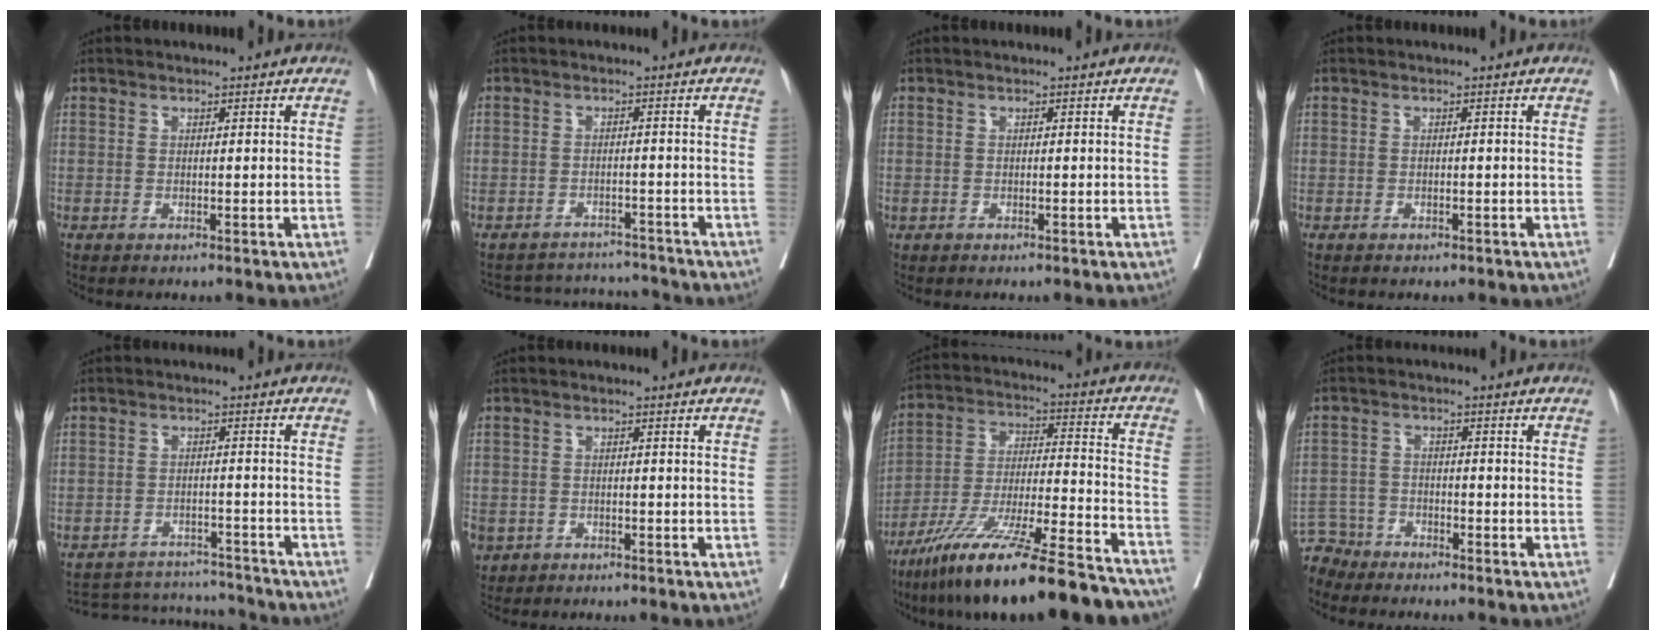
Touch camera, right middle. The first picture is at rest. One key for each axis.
{"total": 7.9, "fx": -7.6, "fy": 1.8, "fz": -0.6, "tx": 0.013, "ty": 0.021, "tz": -0.103}
{"total": 0.0}
{"total": 1.4, "fx": -1.0, "fy": 0.8, "fz": 0.4, "tx": -0.008, "ty": 0.000, "tz": -0.010}
{"total": 11.1, "fx": -10.8, "fy": 2.4, "fz": 0.7, "tx": -0.011, "ty": 0.014, "tz": -0.150}
{"total": 5.8, "fx": -3.0, "fy": 4.6, "fz": 1.8, "tx": -0.059, "ty": -0.003, "tz": -0.043}
{"total": 24.8, "fx": -19.2, "fy": 2.0, "fz": 15.7, "tx": -0.229, "ty": -0.023, "tz": -0.320}
{"total": 4.7, "fx": -4.3, "fy": 1.6, "fz": -1.1, "tx": 0.020, "ty": -0.002, "tz": -0.083}